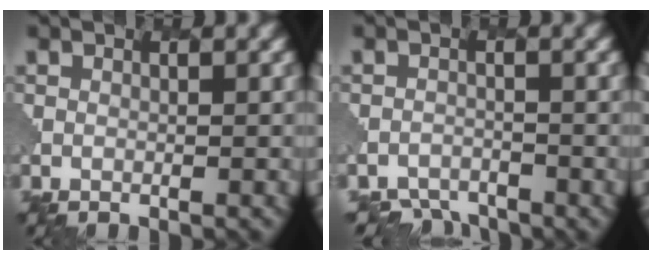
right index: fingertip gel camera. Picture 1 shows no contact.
{"total": 3.2, "force": [-3.1, 0.8, -0.4], "torque": [0.013, -0.003, -0.051]}